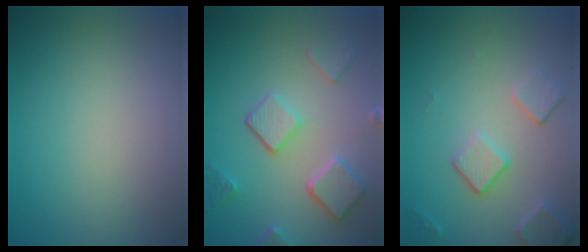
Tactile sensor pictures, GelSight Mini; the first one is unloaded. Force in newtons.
{"total": 5.1, "press": 3.9, "slide": 3.2}
{"total": 3.6, "press": 2.9, "slide": 2.2}